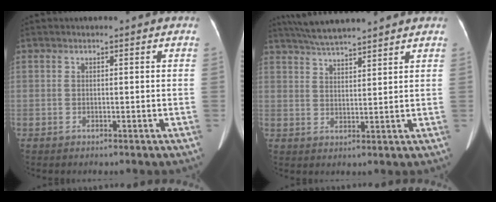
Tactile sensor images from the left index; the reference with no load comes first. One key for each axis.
{"total": 8.0, "fx": 7.2, "fy": 0.7, "fz": 3.3, "tx": -0.059, "ty": 0.027, "tz": 0.116}